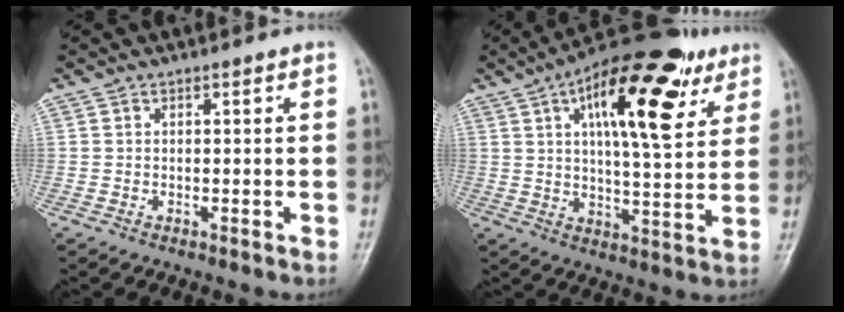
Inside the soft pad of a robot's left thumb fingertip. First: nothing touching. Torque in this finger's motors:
{"motor_torque": [0.64, 0.81, 1.86, -0.91, 0.34]}